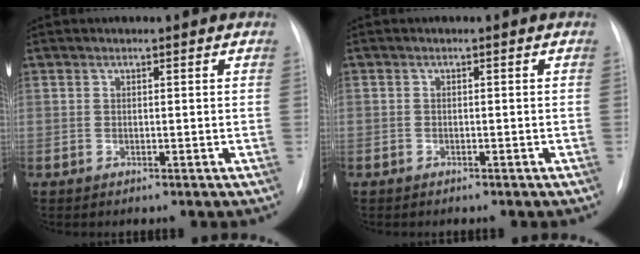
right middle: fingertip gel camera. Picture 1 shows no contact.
{"total": 0.8, "force": [-0.6, 0.6, 0.0], "torque": [-0.007, 0.004, -0.008]}